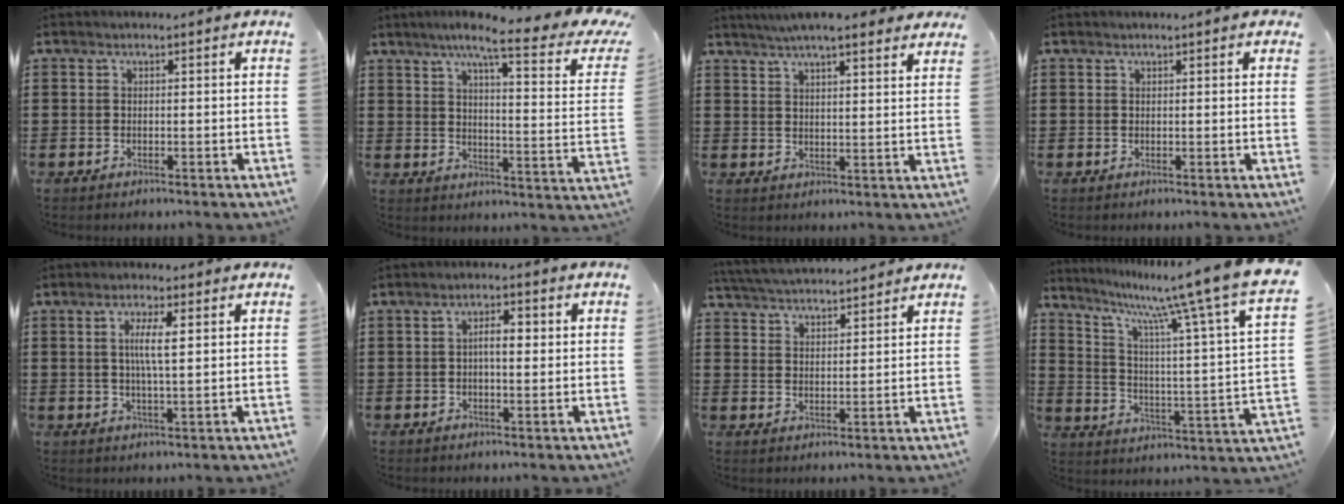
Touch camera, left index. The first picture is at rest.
{"total": 9.5, "force": [6.5, 0.4, 6.9], "torque": [-0.117, -0.046, 0.092]}
{"total": 5.5, "force": [5.0, 0.5, 2.2], "torque": [-0.058, -0.008, 0.088]}
{"total": 0.7, "force": [0.5, 0.0, 0.5], "torque": [-0.010, 0.001, 0.010]}
{"total": 5.0, "force": [1.0, 0.8, 4.8], "torque": [-0.094, 0.003, 0.013]}
{"total": 3.7, "force": [0.1, 1.3, 3.4], "torque": [-0.065, 0.008, -0.001]}
{"total": 4.2, "force": [4.2, 0.0, 0.5], "torque": [-0.025, -0.019, 0.074]}
{"total": 11.0, "force": [9.0, -0.9, 6.2], "torque": [-0.134, -0.076, 0.133]}